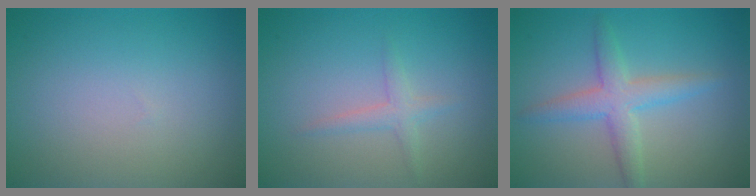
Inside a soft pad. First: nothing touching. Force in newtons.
{"total": 1.5, "press": 1.5, "slide": 0.1}
{"total": 3.5, "press": 3.5, "slide": 0.2}